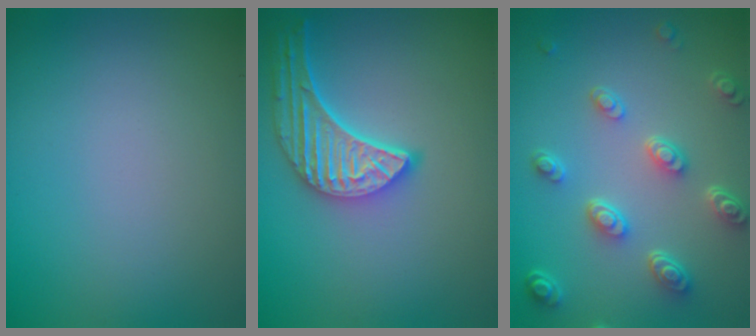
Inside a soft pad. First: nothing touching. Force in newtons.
{"total": 5.5, "press": 4.4, "slide": 3.3}
{"total": 4.7, "press": 3.5, "slide": 3.1}